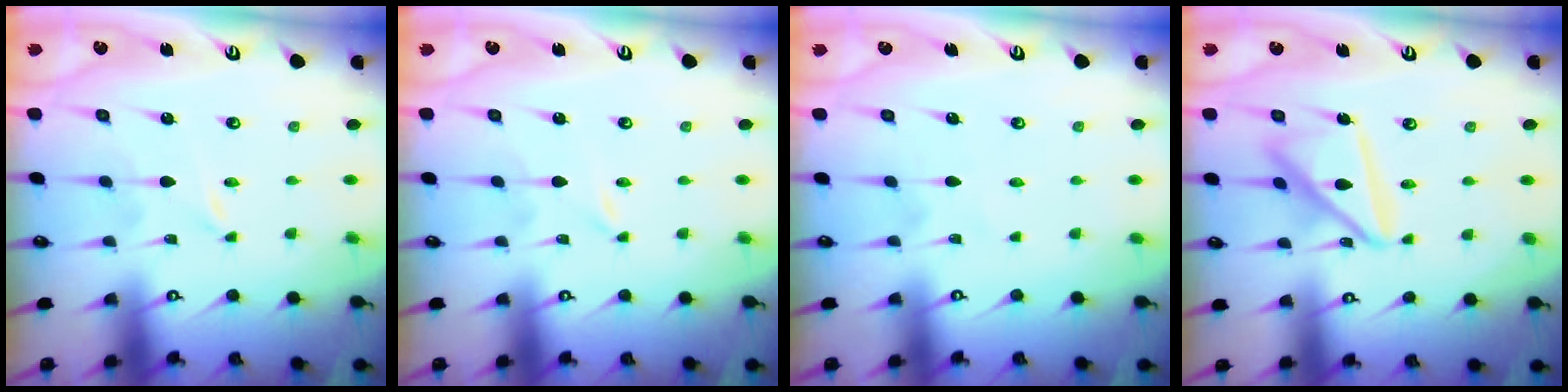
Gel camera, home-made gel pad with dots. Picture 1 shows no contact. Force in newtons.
{"total": 0.0}
{"total": 2.9, "press": 2.9, "slide": 0.3}
{"total": 14.5, "press": 14.4, "slide": 1.5}